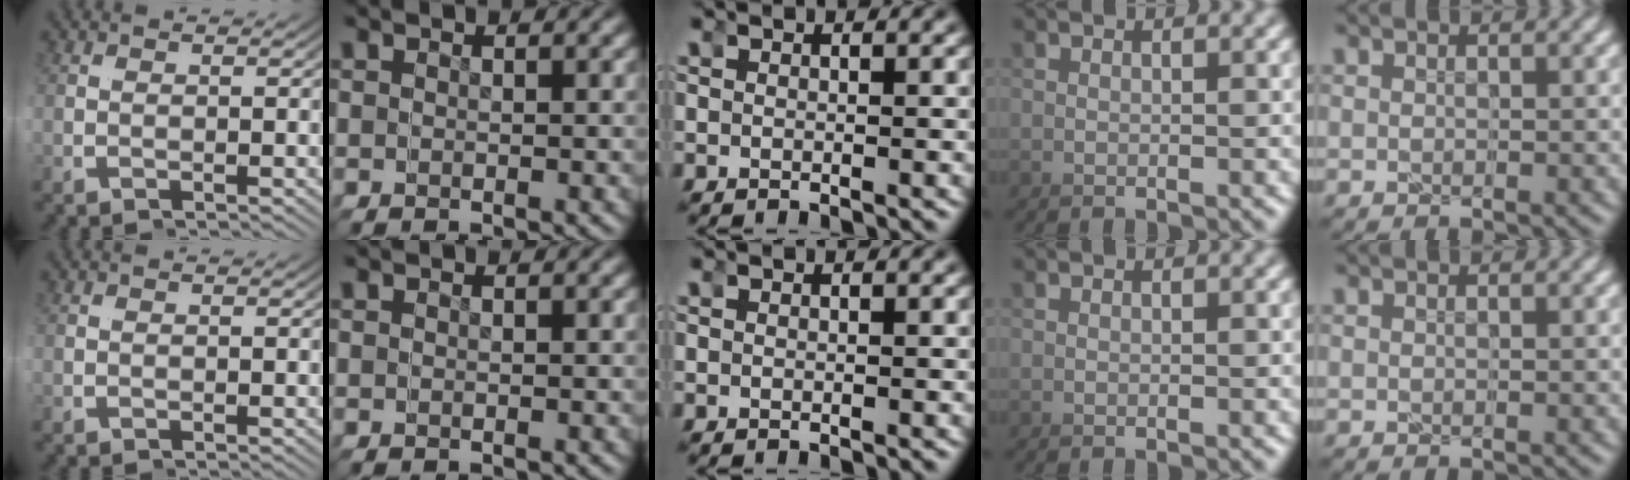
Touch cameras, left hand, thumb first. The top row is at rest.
{}